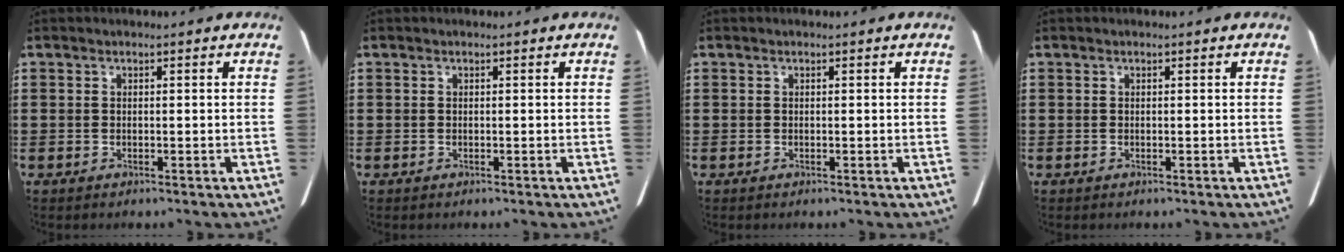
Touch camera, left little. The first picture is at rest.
{"total": 0.0}
{"total": 0.0}
{"total": 0.0}